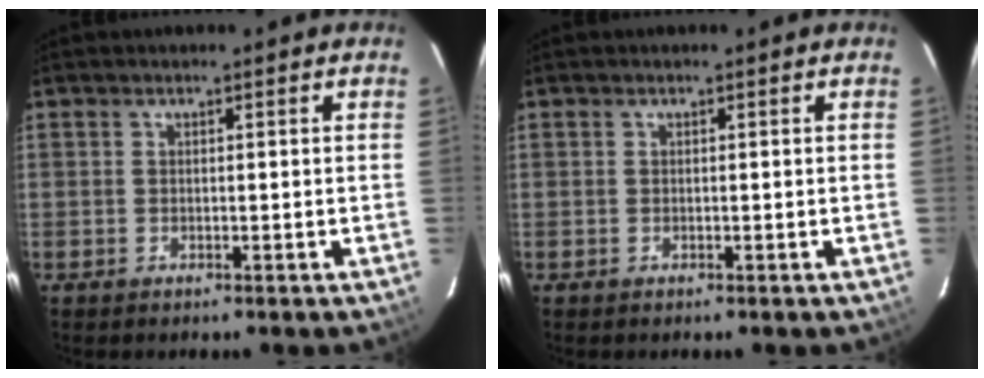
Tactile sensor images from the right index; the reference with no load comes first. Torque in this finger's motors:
{"motor_torque": [0.00, 0.00, 0.00, 0.00]}